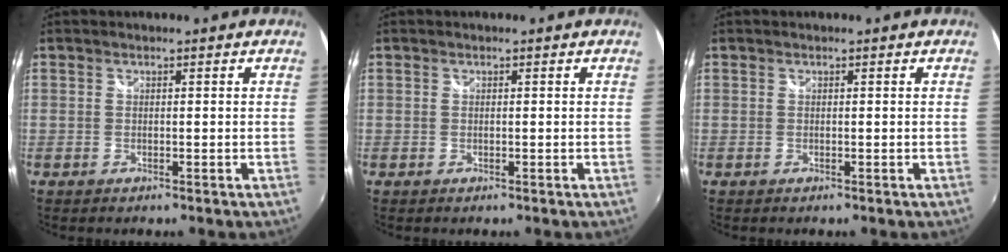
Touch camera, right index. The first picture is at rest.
{"total": 0.0}
{"total": 0.0}